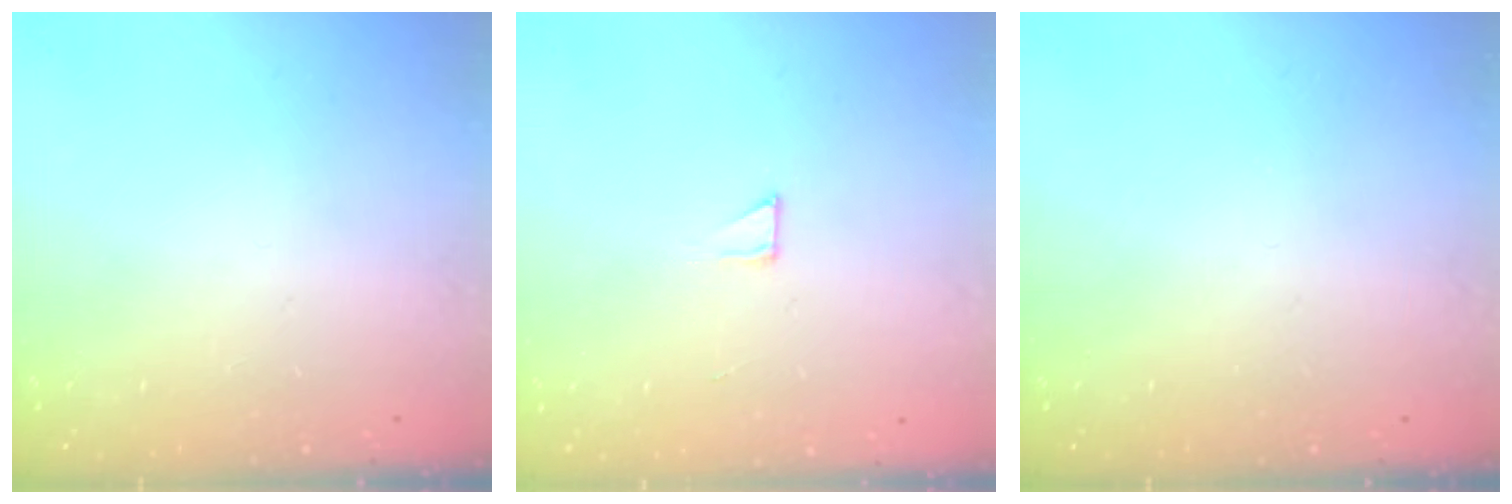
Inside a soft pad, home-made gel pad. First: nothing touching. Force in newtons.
{"total": 2.6, "press": 2.6, "slide": 0.1}
{"total": 0.0}